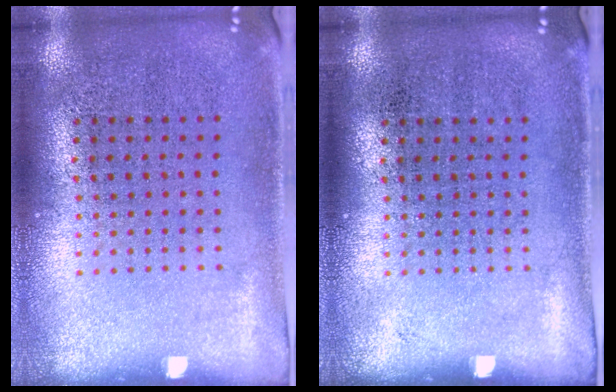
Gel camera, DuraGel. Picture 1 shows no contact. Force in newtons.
{"total": 0.0}